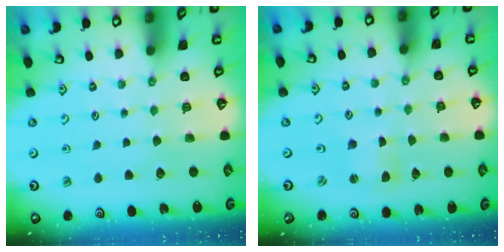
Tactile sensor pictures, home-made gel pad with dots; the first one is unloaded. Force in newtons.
{"total": 1.2, "press": 1.2, "slide": 0.3}